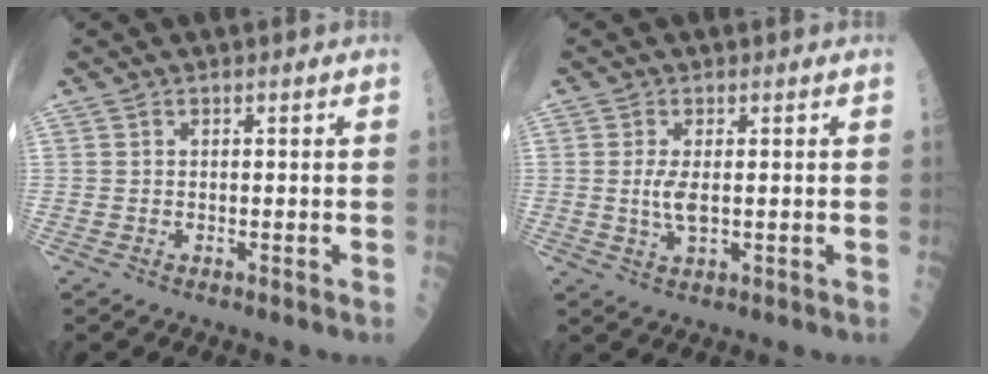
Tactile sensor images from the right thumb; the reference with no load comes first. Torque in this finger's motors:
{"motor_torque": [-0.20, 0.24, -0.14, -0.15, -0.01]}